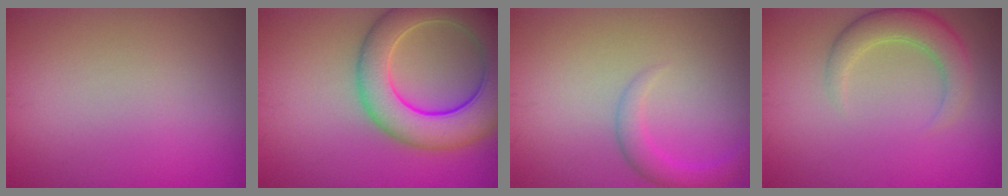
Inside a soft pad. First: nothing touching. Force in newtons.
{"total": 9.4, "press": 9.4, "slide": 0.5}
{"total": 2.2, "press": 2.2, "slide": 0.1}
{"total": 3.8, "press": 3.8, "slide": 0.2}